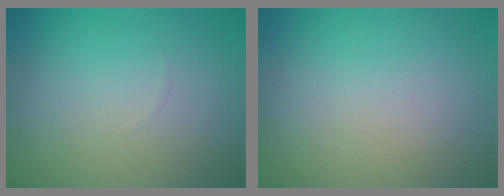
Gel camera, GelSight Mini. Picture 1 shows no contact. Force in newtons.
{"total": 0.0}